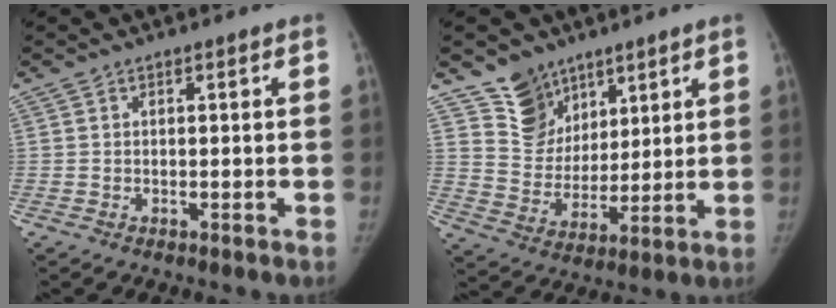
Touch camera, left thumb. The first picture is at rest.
{"total": 10.1, "force": [7.2, 6.9, 1.6], "torque": [0.017, -0.059, 0.145]}